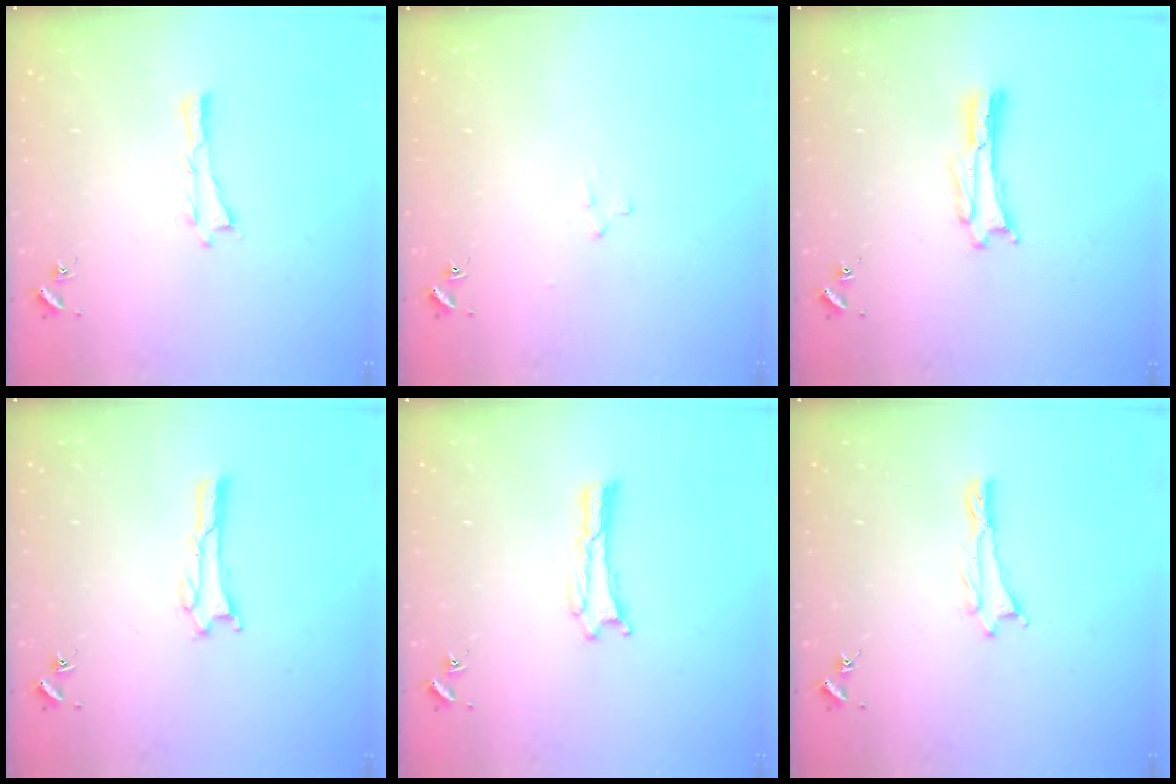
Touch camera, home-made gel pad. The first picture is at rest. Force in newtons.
{"total": 2.2, "press": 2.2, "slide": 0.2}
{"total": 1.1, "press": 1.1, "slide": 0.0}
{"total": 0.8, "press": 0.8, "slide": 0.2}
{"total": 0.0}
{"total": 0.5, "press": 0.5, "slide": 0.2}